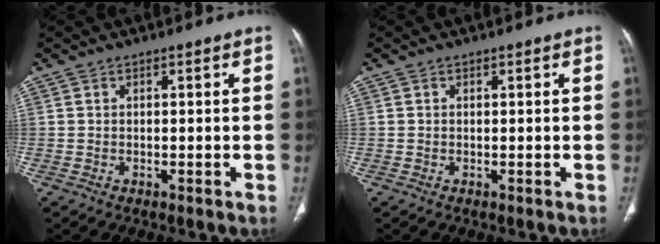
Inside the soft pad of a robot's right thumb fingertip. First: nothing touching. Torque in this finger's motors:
{"motor_torque": [-0.28, -0.05, -0.30, 0.13, 0.04]}